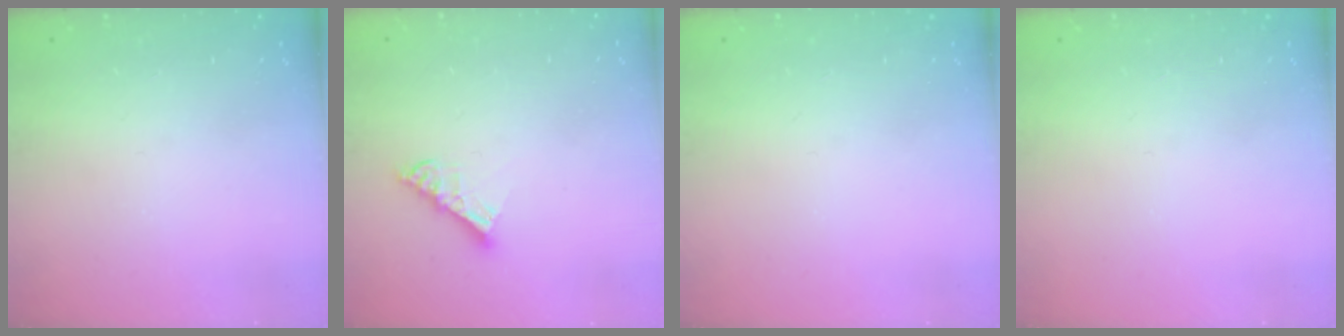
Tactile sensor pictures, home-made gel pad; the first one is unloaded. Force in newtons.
{"total": 6.1, "press": 6.1, "slide": 0.4}
{"total": 0.0}
{"total": 0.0}